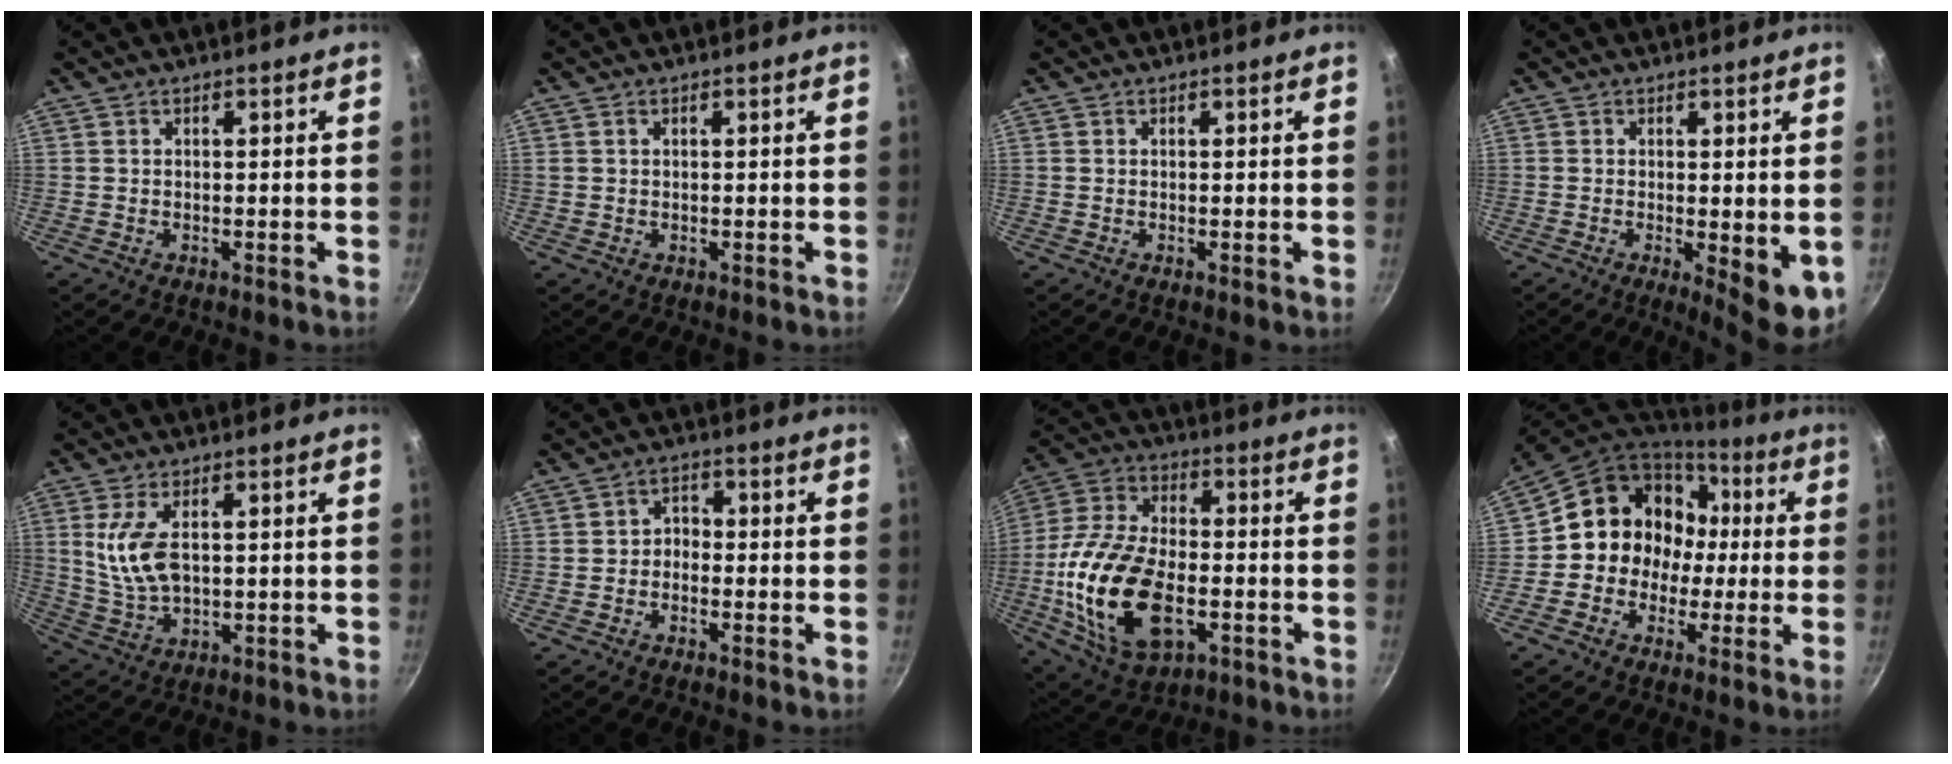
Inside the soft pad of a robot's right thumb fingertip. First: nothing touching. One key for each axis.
{"total": 0.6, "fx": 0.2, "fy": 0.5, "fz": 0.3, "tx": -0.003, "ty": 0.004, "tz": 0.004}
{"total": 0.0}
{"total": 7.4, "fx": -1.1, "fy": 2.2, "fz": 6.9, "tx": -0.081, "ty": -0.010, "tz": -0.008}
{"total": 8.6, "fx": 1.6, "fy": 4.5, "fz": 7.2, "tx": -0.140, "ty": -0.011, "tz": 0.039}
{"total": 1.2, "fx": -0.3, "fy": 1.1, "fz": 0.5, "tx": -0.006, "ty": 0.005, "tz": -0.007}
{"total": 22.7, "fx": -5.0, "fy": 12.8, "fz": 18.1, "tx": -0.352, "ty": 0.019, "tz": -0.088}
{"total": 14.7, "fx": 0.4, "fy": 13.0, "fz": 6.8, "tx": -0.061, "ty": 0.049, "tz": -0.005}